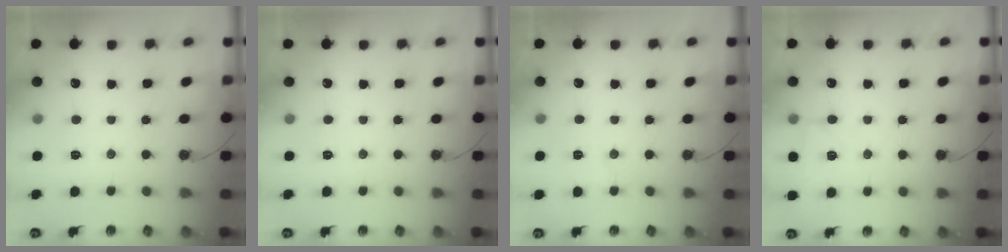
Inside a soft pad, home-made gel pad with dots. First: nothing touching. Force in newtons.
{"total": 0.0}
{"total": 3.0, "press": 2.4, "slide": 1.7}
{"total": 4.0, "press": 3.9, "slide": 0.4}